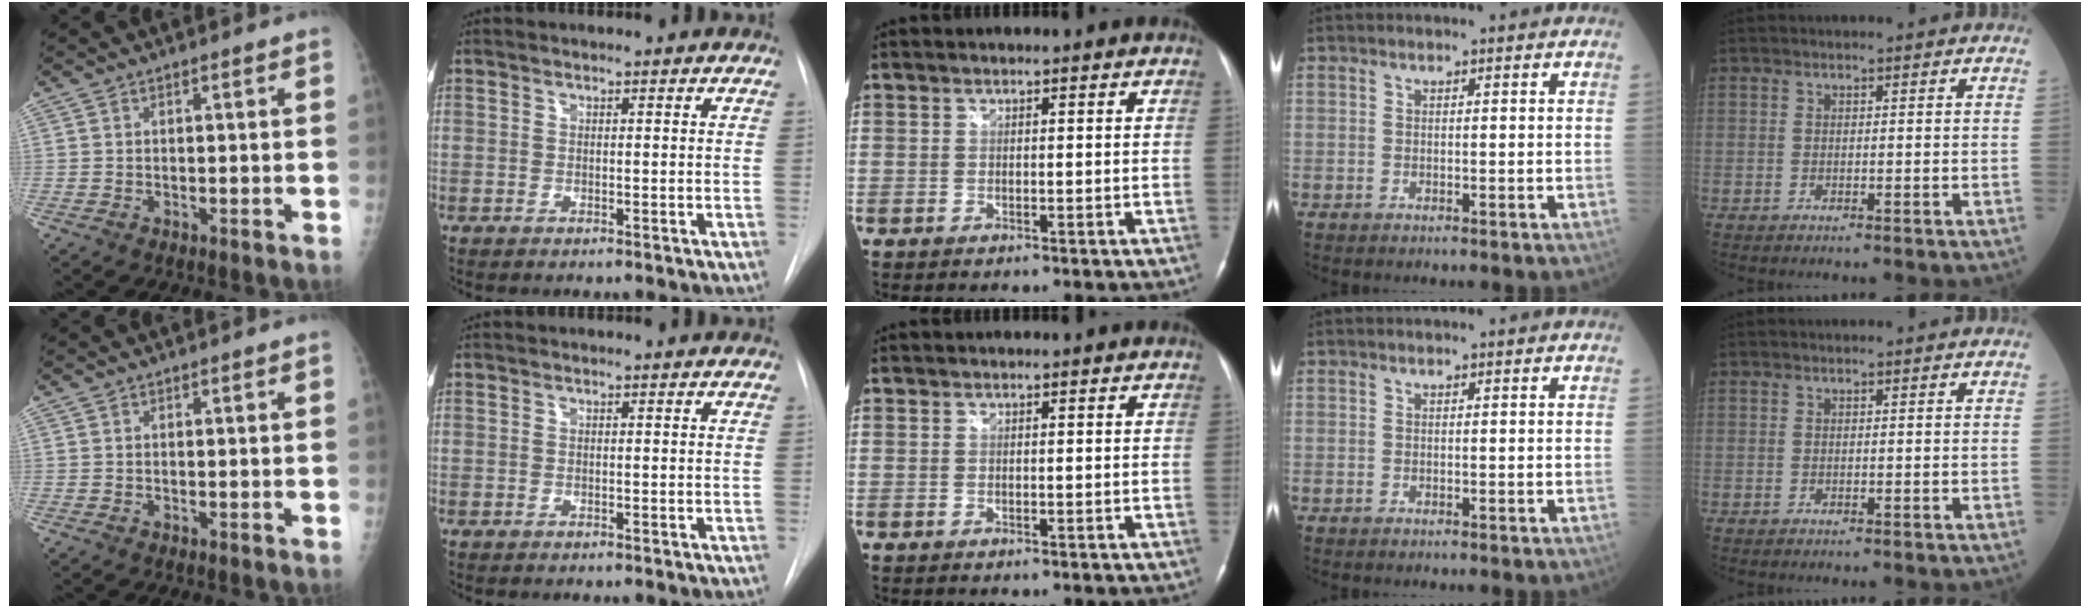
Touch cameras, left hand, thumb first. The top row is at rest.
{}